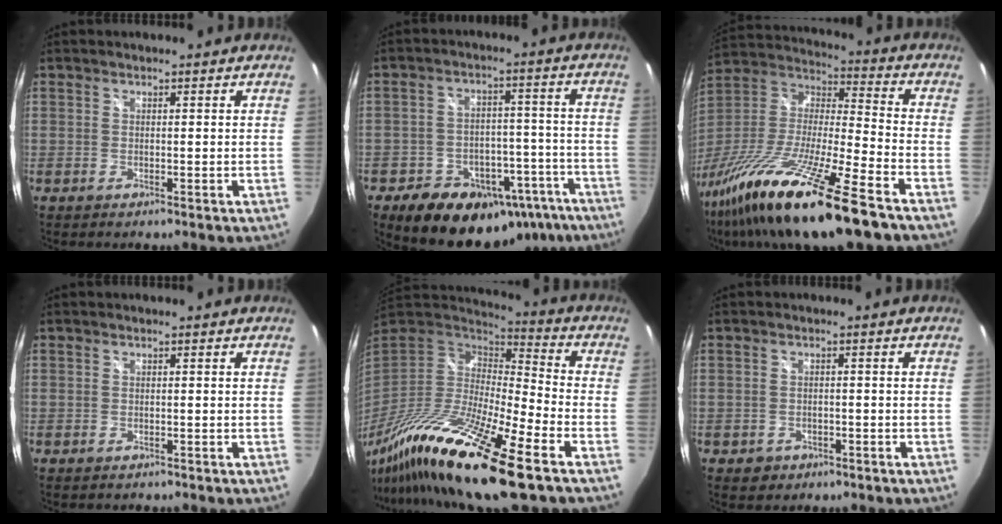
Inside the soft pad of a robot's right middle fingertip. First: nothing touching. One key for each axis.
{"total": 21.3, "fx": -14.5, "fy": 12.5, "fz": 9.4, "tx": -0.169, "ty": 0.039, "tz": -0.166}
{"total": 27.3, "fx": -18.5, "fy": 3.1, "fz": 19.9, "tx": -0.368, "ty": -0.048, "tz": -0.324}
{"total": 0.5, "fx": -0.5, "fy": 0.2, "fz": 0.1, "tx": -0.003, "ty": 0.001, "tz": -0.005}
{"total": 23.3, "fx": -14.6, "fy": 2.7, "fz": 18.0, "tx": -0.342, "ty": -0.047, "tz": -0.274}
{"total": 3.0, "fx": -1.5, "fy": 2.5, "fz": 0.9, "tx": -0.026, "ty": 0.002, "tz": -0.014}